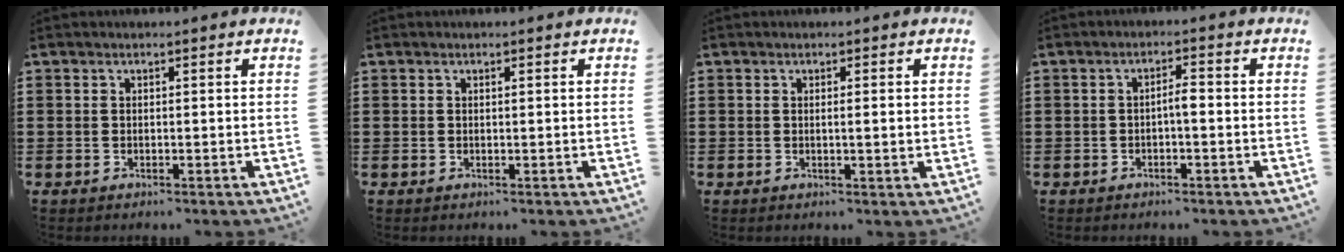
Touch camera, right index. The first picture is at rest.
{"total": 0.0}
{"total": 1.0, "force": [0.0, -0.2, 1.0], "torque": [-0.017, -0.005, 0.000]}
{"total": 2.3, "force": [-0.6, 0.5, 2.1], "torque": [-0.039, 0.004, -0.012]}